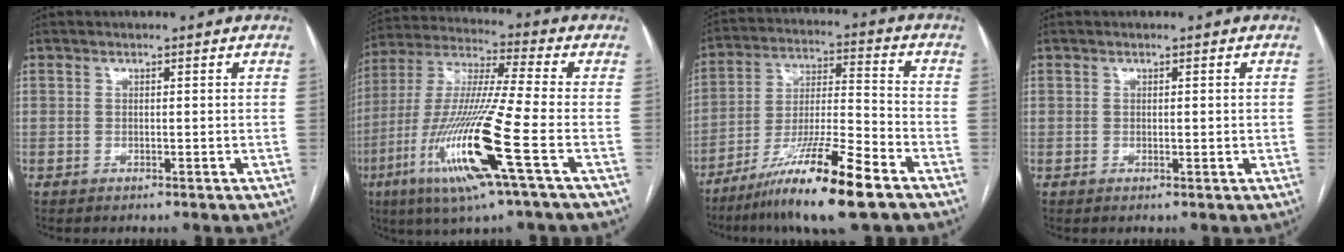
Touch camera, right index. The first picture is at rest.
{"total": 18.8, "force": [-7.0, -0.3, 17.4], "torque": [-0.373, -0.027, -0.138]}
{"total": 15.6, "force": [-10.1, 0.4, 11.8], "torque": [-0.229, -0.030, -0.181]}
{"total": 1.0, "force": [0.0, 0.4, 0.9], "torque": [-0.015, -0.001, 0.002]}